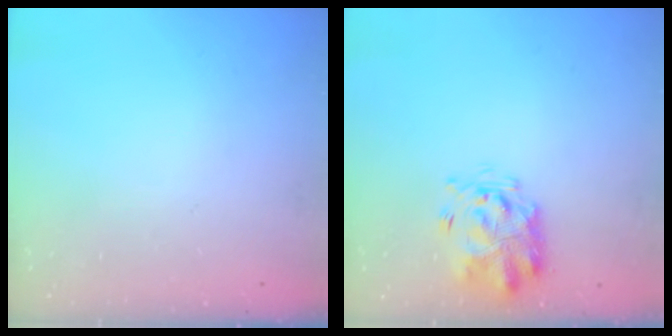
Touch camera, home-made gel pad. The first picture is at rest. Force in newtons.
{"total": 3.0, "press": 2.9, "slide": 1.0}